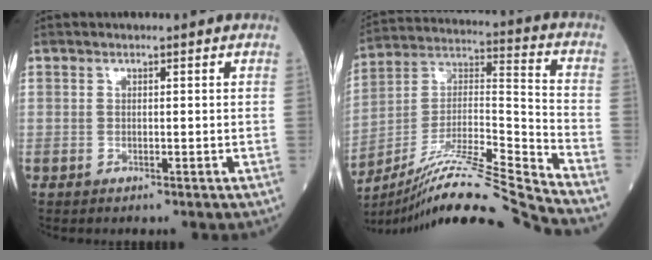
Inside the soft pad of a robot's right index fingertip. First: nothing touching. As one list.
[{"total": 20.7, "force": [-18.4, -2.6, 9.1], "torque": [-0.186, 0.005, -0.326]}]